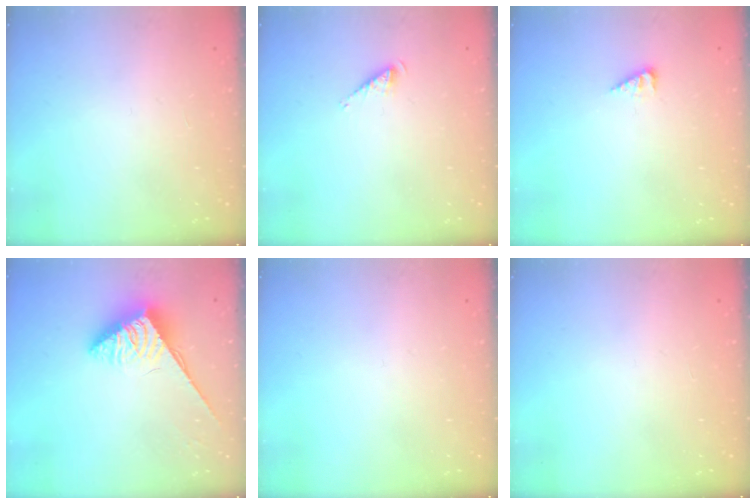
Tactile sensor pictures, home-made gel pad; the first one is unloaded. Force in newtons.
{"total": 2.6, "press": 2.6, "slide": 0.4}
{"total": 2.4, "press": 2.4, "slide": 0.4}
{"total": 4.0, "press": 4.0, "slide": 0.5}
{"total": 0.0}
{"total": 0.0}